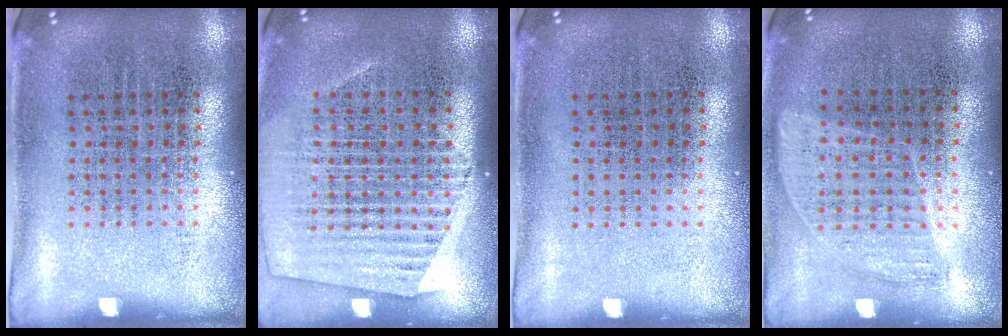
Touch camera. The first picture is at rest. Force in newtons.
{"total": 1.5, "press": 1.3, "slide": 0.6}
{"total": 0.0}
{"total": 0.9, "press": 0.8, "slide": 0.4}